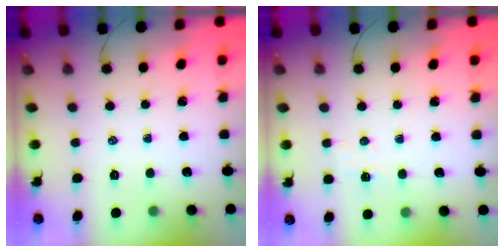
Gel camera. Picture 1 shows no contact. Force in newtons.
{"total": 2.9, "press": 2.8, "slide": 0.7}